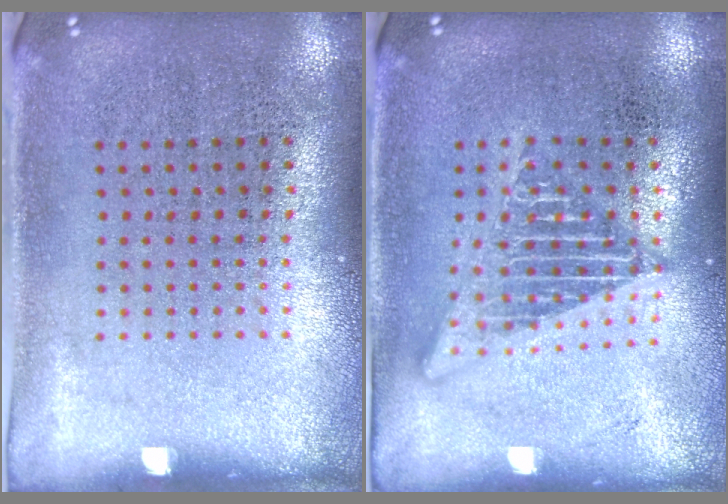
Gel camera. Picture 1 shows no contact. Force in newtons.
{"total": 2.2, "press": 2.2, "slide": 0.2}